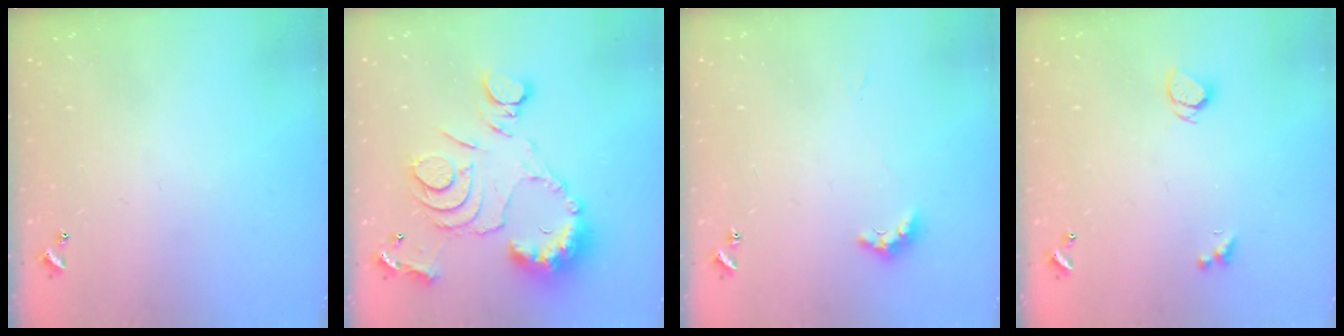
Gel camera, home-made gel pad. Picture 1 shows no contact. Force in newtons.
{"total": 15.6, "press": 15.5, "slide": 1.6}
{"total": 3.7, "press": 3.6, "slide": 0.6}
{"total": 1.9, "press": 1.8, "slide": 0.4}